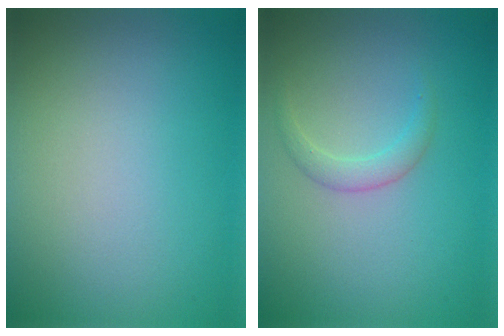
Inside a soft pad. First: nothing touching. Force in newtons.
{"total": 1.5, "press": 1.5, "slide": 0.1}